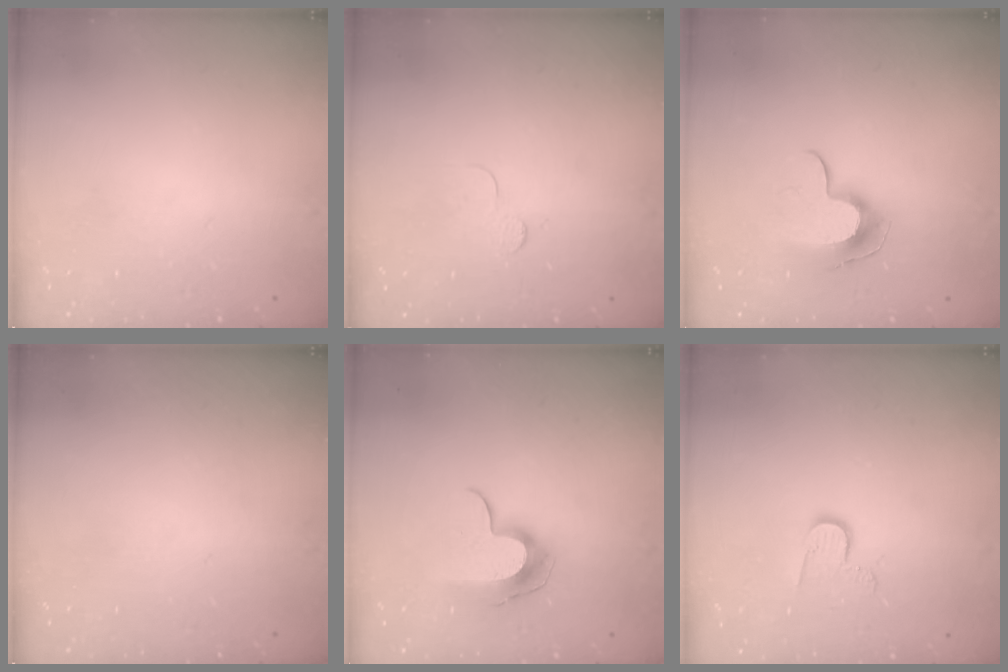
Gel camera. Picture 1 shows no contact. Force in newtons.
{"total": 3.0, "press": 2.9, "slide": 0.3}
{"total": 10.3, "press": 10.3, "slide": 0.4}
{"total": 0.0}
{"total": 9.9, "press": 9.9, "slide": 0.2}
{"total": 6.5, "press": 6.4, "slide": 0.6}